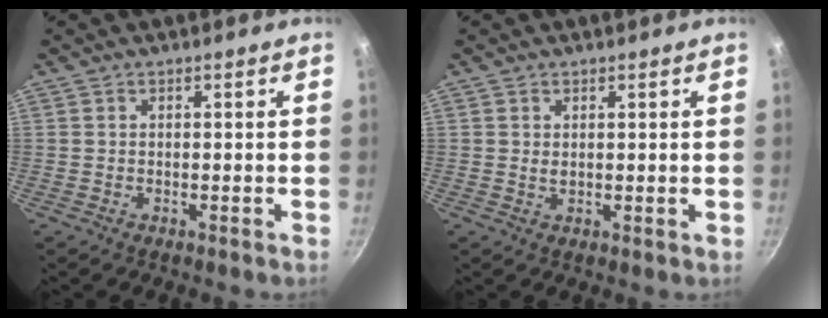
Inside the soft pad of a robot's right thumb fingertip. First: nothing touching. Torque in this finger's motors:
{"motor_torque": [0.19, 0.00, 0.39, -0.20, 0.02]}